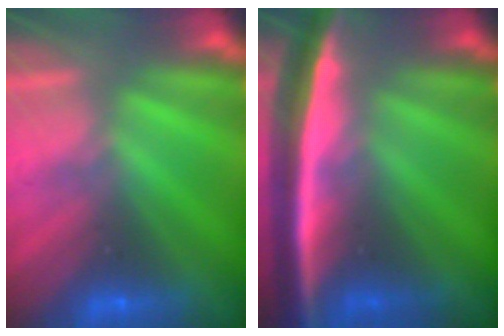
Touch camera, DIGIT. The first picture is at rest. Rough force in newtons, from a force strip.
{"total": 7.8}